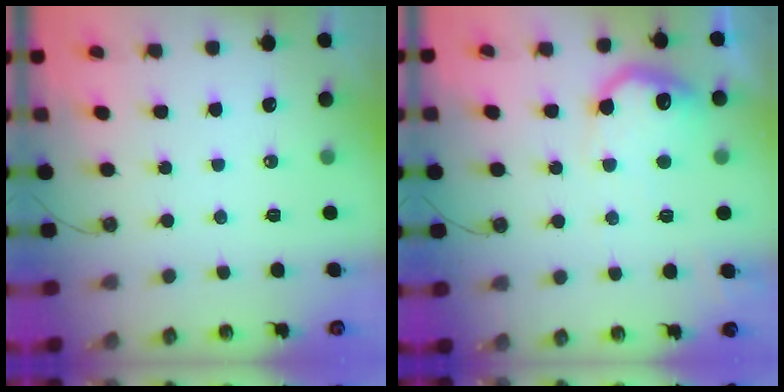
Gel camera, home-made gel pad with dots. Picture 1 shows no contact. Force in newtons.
{"total": 14.2, "press": 14.2, "slide": 0.8}